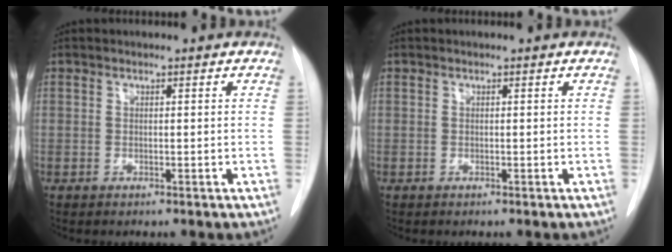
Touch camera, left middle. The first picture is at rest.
{"total": 0.0}